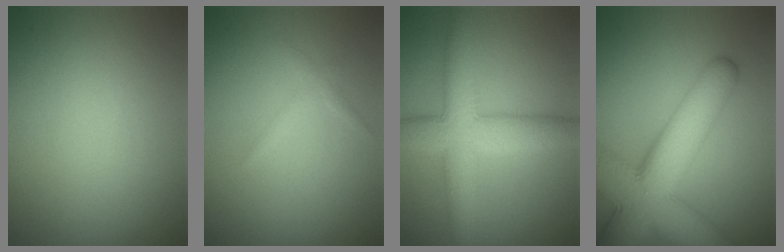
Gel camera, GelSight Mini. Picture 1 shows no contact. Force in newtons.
{"total": 1.0, "press": 1.0, "slide": 0.0}
{"total": 6.7, "press": 6.7, "slide": 0.2}
{"total": 11.1, "press": 11.1, "slide": 0.4}